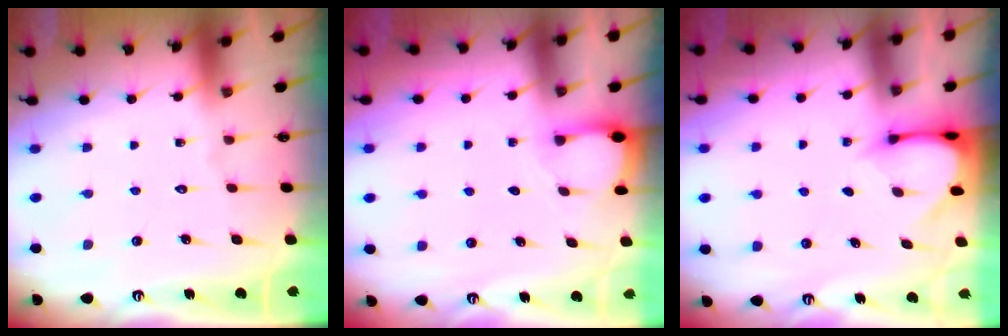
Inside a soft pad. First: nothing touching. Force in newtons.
{"total": 2.1, "press": 2.1, "slide": 0.3}
{"total": 3.3, "press": 3.3, "slide": 0.3}